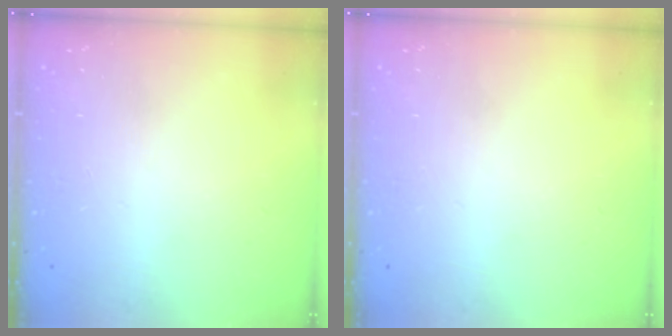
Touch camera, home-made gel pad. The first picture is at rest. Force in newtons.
{"total": 0.0}